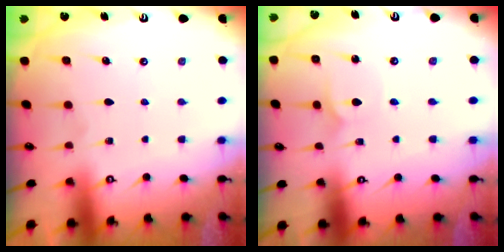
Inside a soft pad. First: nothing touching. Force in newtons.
{"total": 1.7, "press": 1.6, "slide": 0.1}